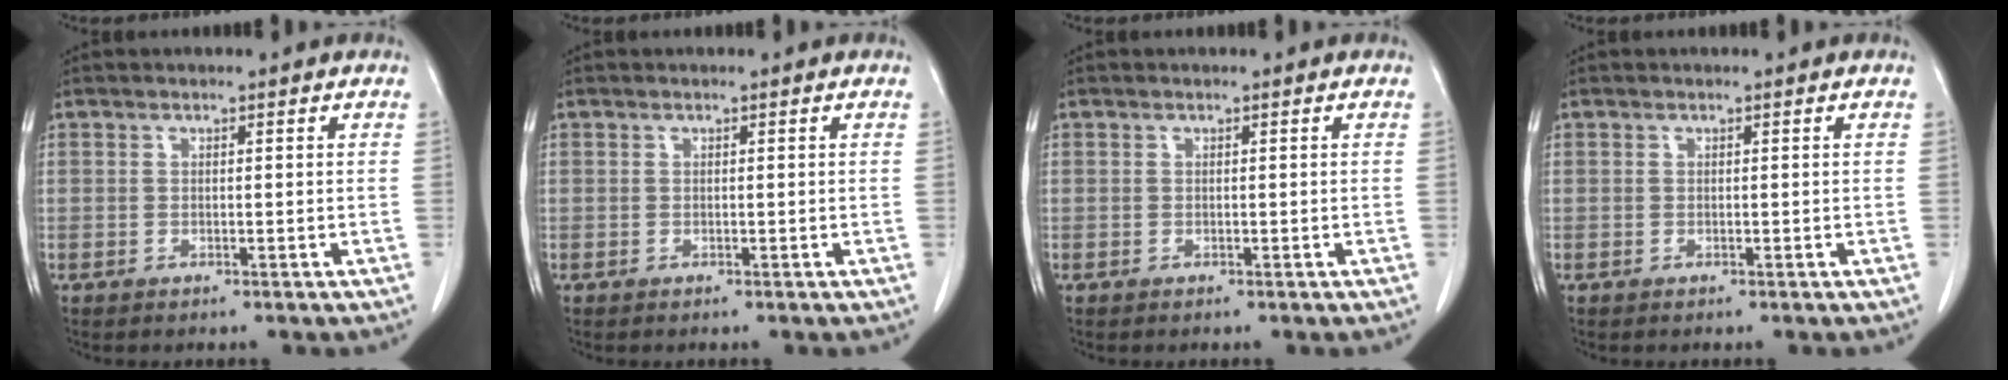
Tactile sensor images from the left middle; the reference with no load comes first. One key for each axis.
{"total": 0.0}
{"total": 0.0}
{"total": 0.0}